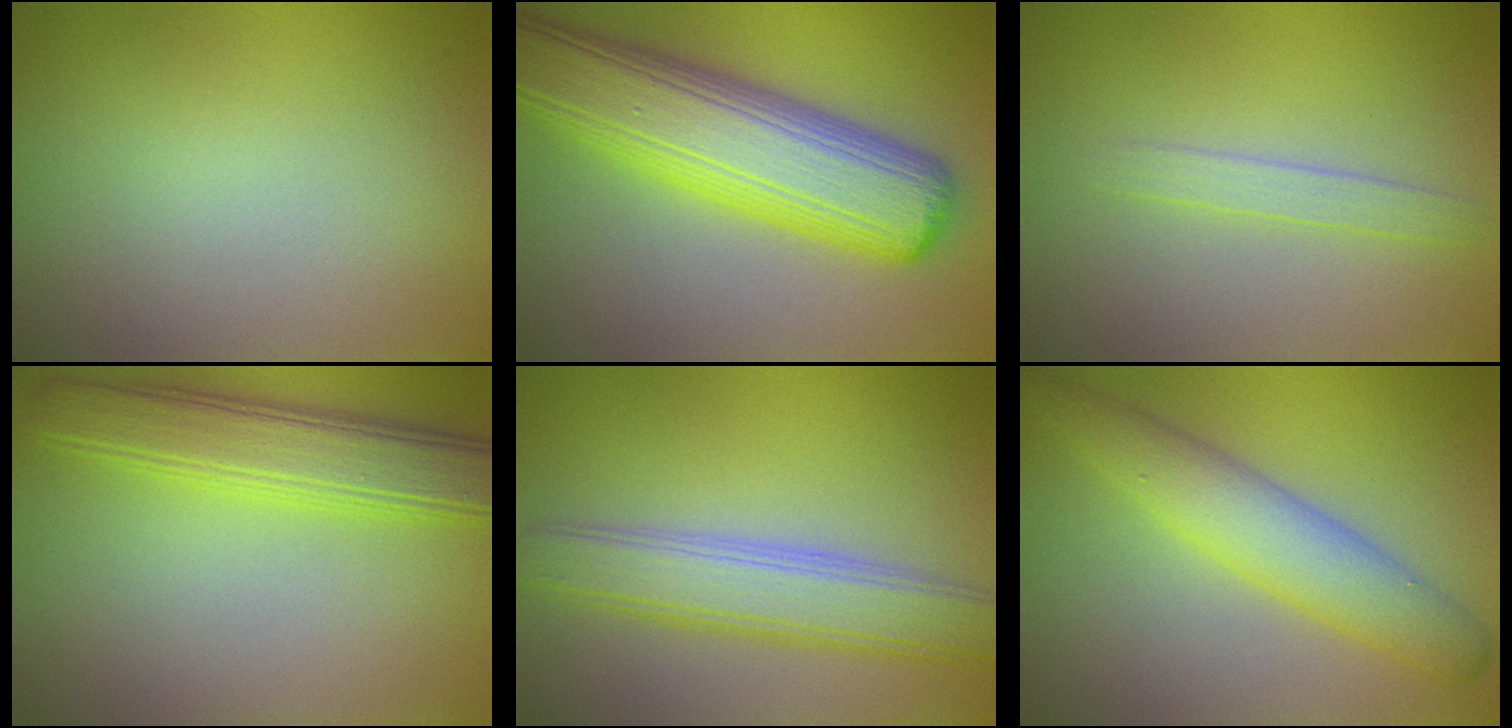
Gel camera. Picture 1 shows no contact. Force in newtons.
{"total": 10.5, "press": 10.5, "slide": 0.2}
{"total": 1.6, "press": 1.6, "slide": 0.1}
{"total": 5.6, "press": 5.6, "slide": 0.1}
{"total": 5.6, "press": 5.6, "slide": 0.5}
{"total": 5.1, "press": 5.1, "slide": 0.3}